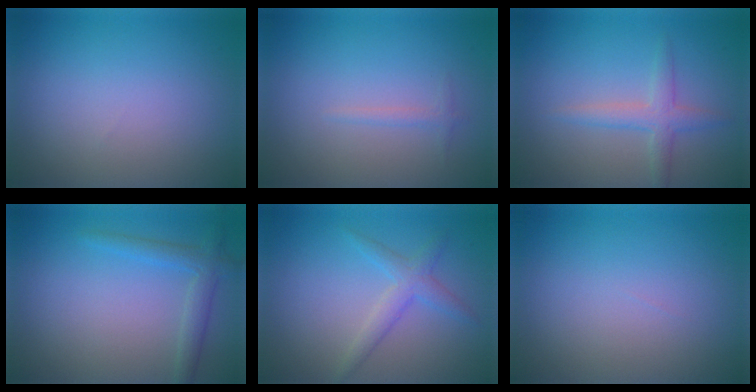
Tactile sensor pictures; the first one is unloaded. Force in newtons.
{"total": 0.7, "press": 0.7, "slide": 0.0}
{"total": 2.4, "press": 2.4, "slide": 0.0}
{"total": 2.3, "press": 2.3, "slide": 0.1}
{"total": 2.3, "press": 2.3, "slide": 0.2}
{"total": 0.0}